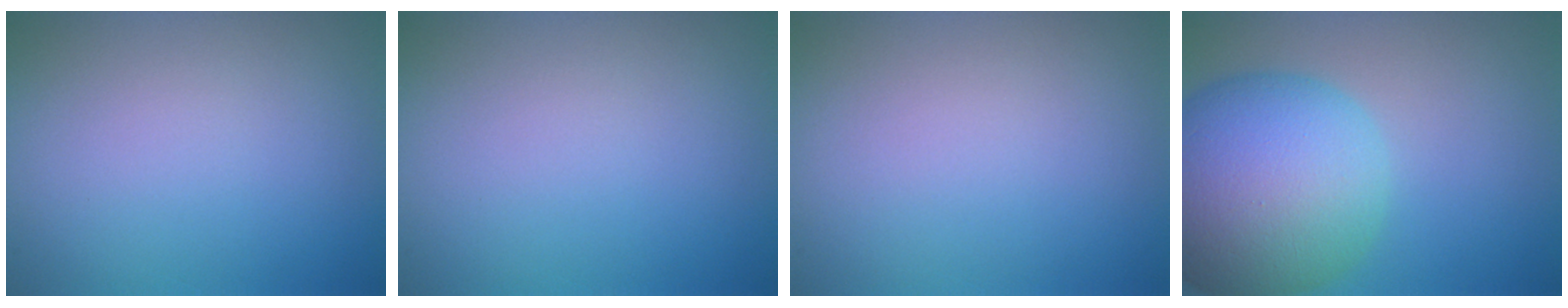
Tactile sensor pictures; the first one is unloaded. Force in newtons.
{"total": 0.0}
{"total": 0.0}
{"total": 13.1, "press": 13.1, "slide": 0.3}